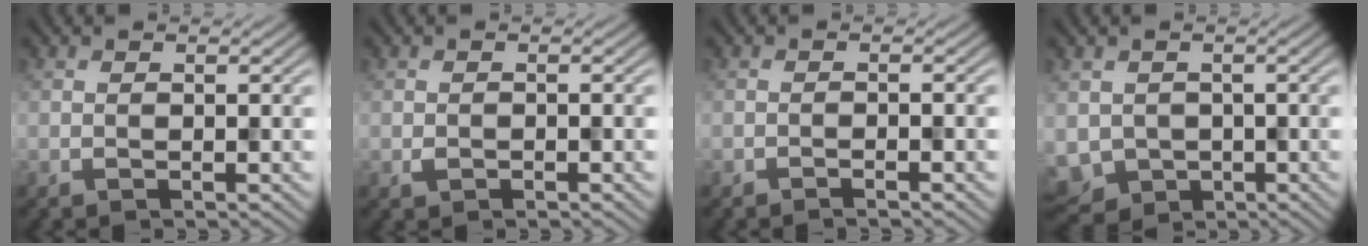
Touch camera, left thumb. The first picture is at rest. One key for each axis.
{"total": 0.5, "fx": -0.5, "fy": 0.0, "fz": -0.2, "tx": -0.005, "ty": -0.002, "tz": -0.004}
{"total": 1.6, "fx": -1.4, "fy": -0.1, "fz": 0.8, "tx": -0.012, "ty": 0.008, "tz": -0.026}
{"total": 3.2, "fx": -0.6, "fy": 3.2, "fz": -0.1, "tx": -0.027, "ty": -0.021, "tz": -0.005}